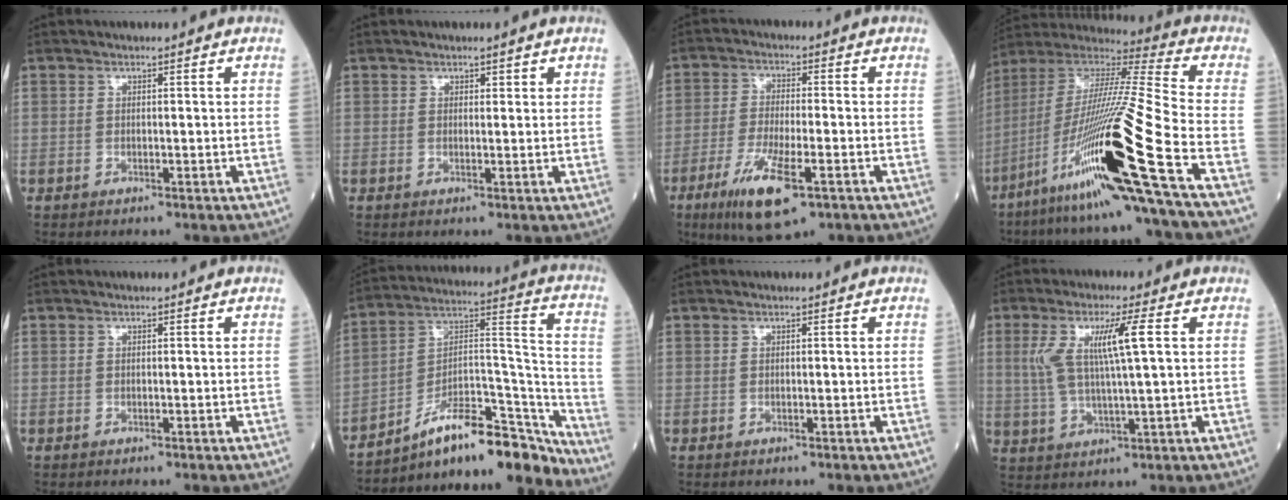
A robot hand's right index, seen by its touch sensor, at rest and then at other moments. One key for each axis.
{"total": 1.0, "fx": 0.7, "fy": 0.7, "fz": 0.3, "tx": 0.004, "ty": -0.001, "tz": 0.006}
{"total": 10.6, "fx": -5.5, "fy": 2.1, "fz": 8.8, "tx": -0.173, "ty": -0.025, "tz": -0.092}
{"total": 25.5, "fx": -11.5, "fy": -1.5, "fz": 22.7, "tx": -0.427, "ty": -0.040, "tz": -0.212}
{"total": 0.0}
{"total": 17.9, "fx": -14.2, "fy": 4.4, "fz": 10.1, "tx": -0.133, "ty": 0.058, "tz": -0.226}
{"total": 0.0}
{"total": 7.9, "fx": 2.1, "fy": 0.1, "fz": 7.6, "tx": -0.165, "ty": 0.008, "tz": 0.046}